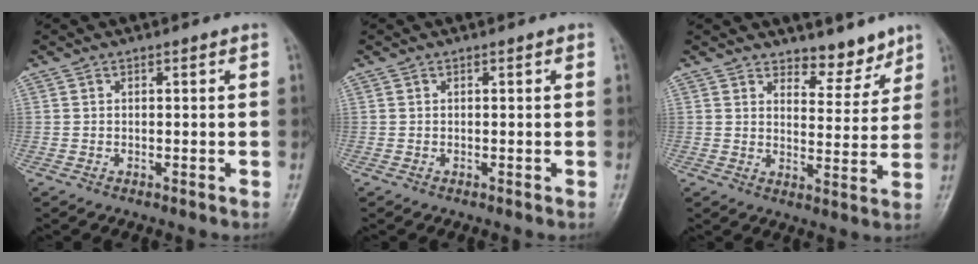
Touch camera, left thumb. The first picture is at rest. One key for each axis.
{"total": 0.0}
{"total": 6.0, "fx": 5.2, "fy": 2.5, "fz": 1.7, "tx": 0.006, "ty": -0.045, "tz": 0.083}